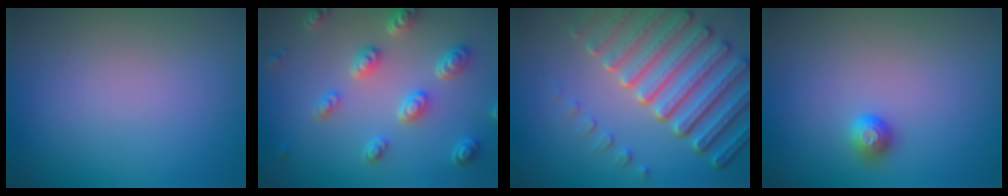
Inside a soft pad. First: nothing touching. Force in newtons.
{"total": 4.7, "press": 3.6, "slide": 2.9}
{"total": 7.6, "press": 5.7, "slide": 5.1}
{"total": 1.1, "press": 1.1, "slide": 0.4}